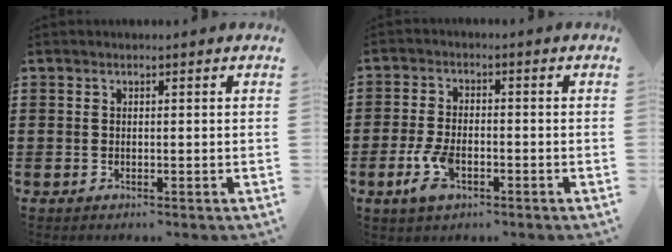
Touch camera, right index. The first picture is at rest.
{"total": 5.5, "force": [-2.2, 2.6, 4.3], "torque": [-0.107, -0.008, -0.046]}